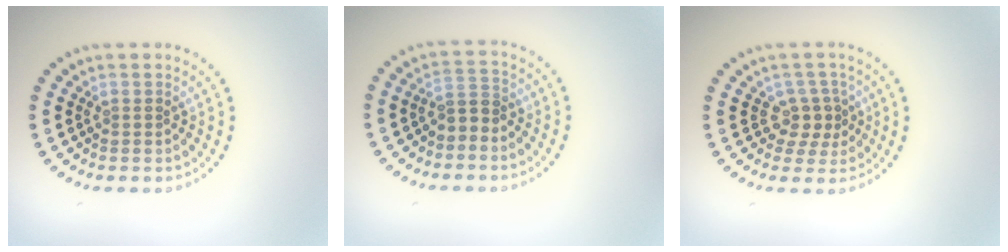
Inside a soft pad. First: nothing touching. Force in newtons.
{"total": 1.9, "press": 1.6, "slide": 1.1}
{"total": 2.1, "press": 1.6, "slide": 1.4}